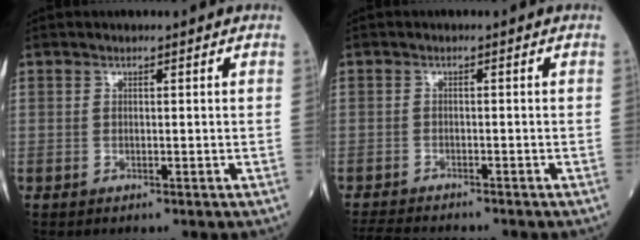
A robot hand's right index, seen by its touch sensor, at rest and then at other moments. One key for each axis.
{"total": 5.6, "fx": -5.3, "fy": 1.0, "fz": 1.6, "tx": -0.025, "ty": -0.017, "tz": -0.090}